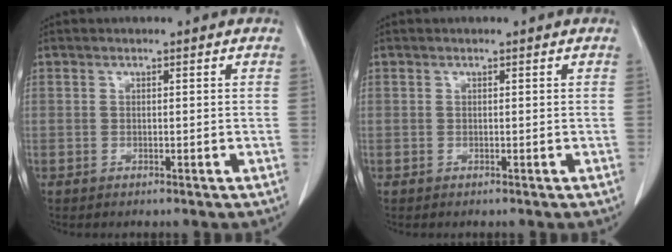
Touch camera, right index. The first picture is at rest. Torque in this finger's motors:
{"motor_torque": [0.00, 0.00, 0.00, 0.00]}